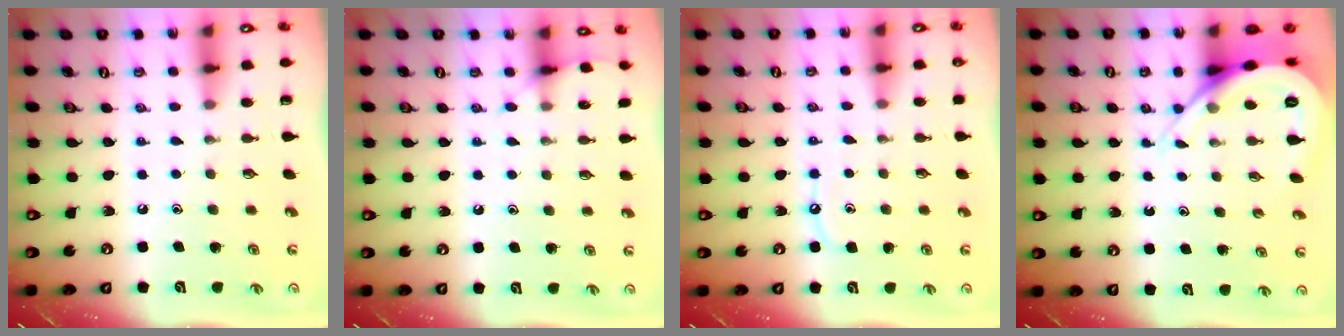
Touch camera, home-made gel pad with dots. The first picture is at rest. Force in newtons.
{"total": 5.7, "press": 5.7, "slide": 0.7}
{"total": 8.2, "press": 8.1, "slide": 0.8}
{"total": 8.1, "press": 8.1, "slide": 0.8}